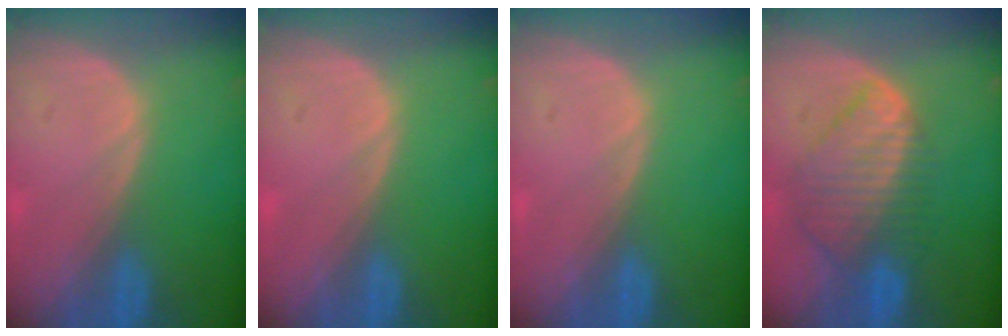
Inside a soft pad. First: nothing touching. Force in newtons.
{"total": 0.0}
{"total": 0.0}
{"total": 8.8, "press": 7.7, "slide": 4.2}